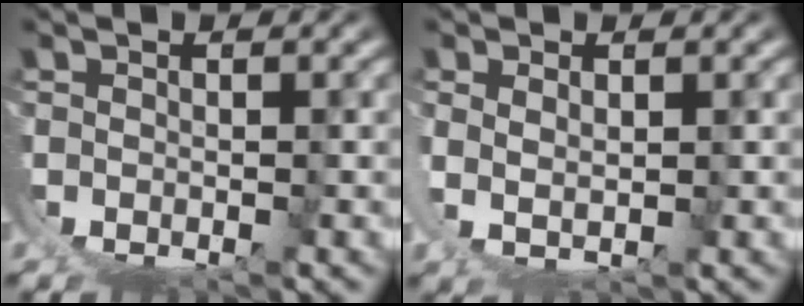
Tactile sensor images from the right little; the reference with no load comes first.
{"total": 2.8, "force": [1.9, 0.7, 1.8], "torque": [-0.046, -0.006, 0.042]}